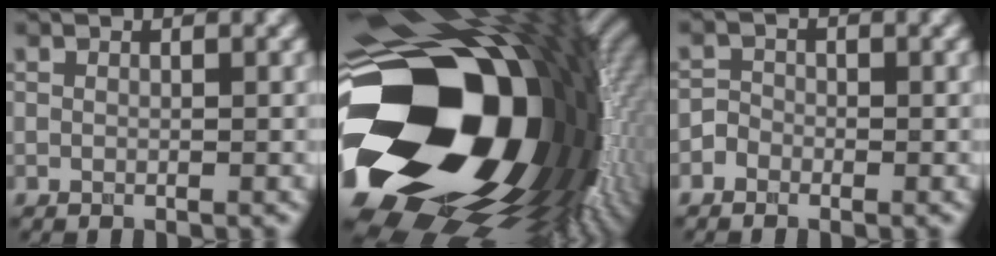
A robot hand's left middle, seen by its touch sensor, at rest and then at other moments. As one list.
[{"total": 22.0, "force": [-3.7, 15.3, 15.3], "torque": [-0.291, -0.061, -0.037]}, {"total": 1.3, "force": [-1.0, 0.8, -0.1], "torque": [0.006, 0.005, -0.019]}]